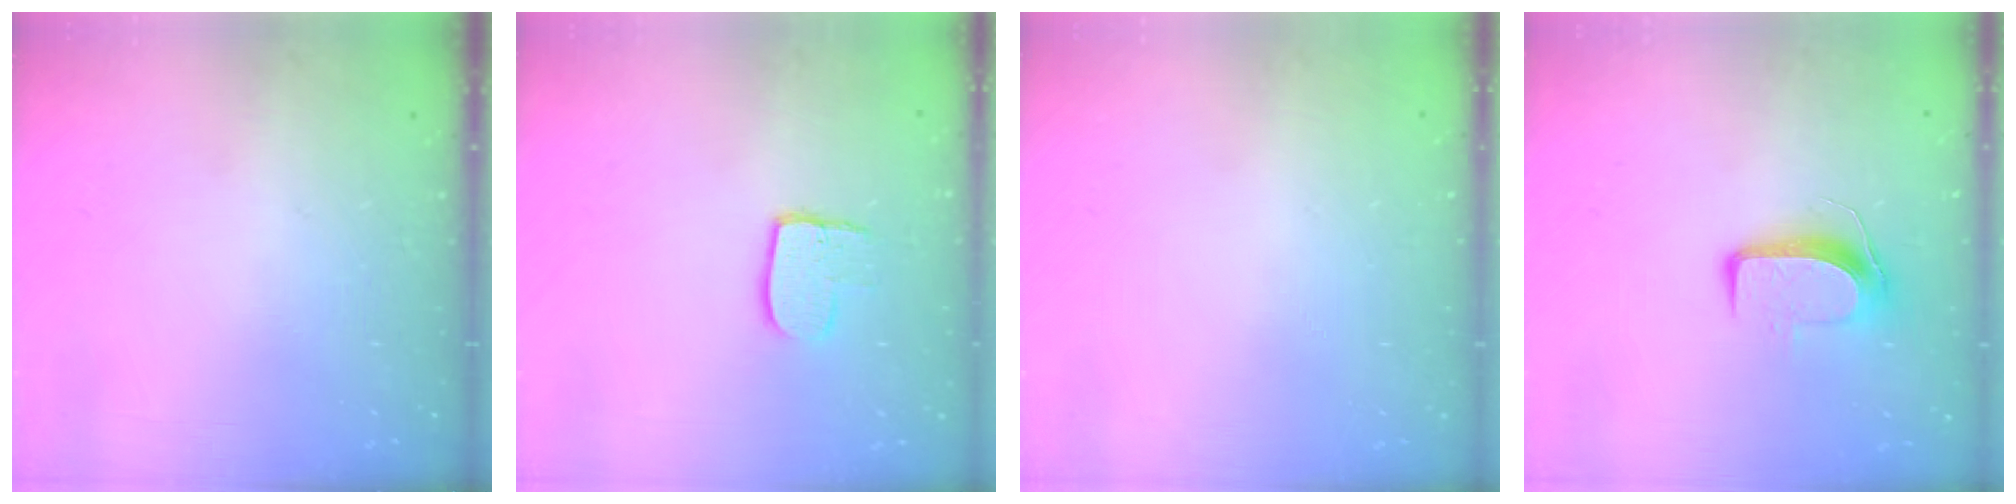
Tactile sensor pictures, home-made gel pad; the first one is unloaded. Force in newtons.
{"total": 8.0, "press": 8.0, "slide": 0.7}
{"total": 0.0}
{"total": 8.8, "press": 8.8, "slide": 0.8}